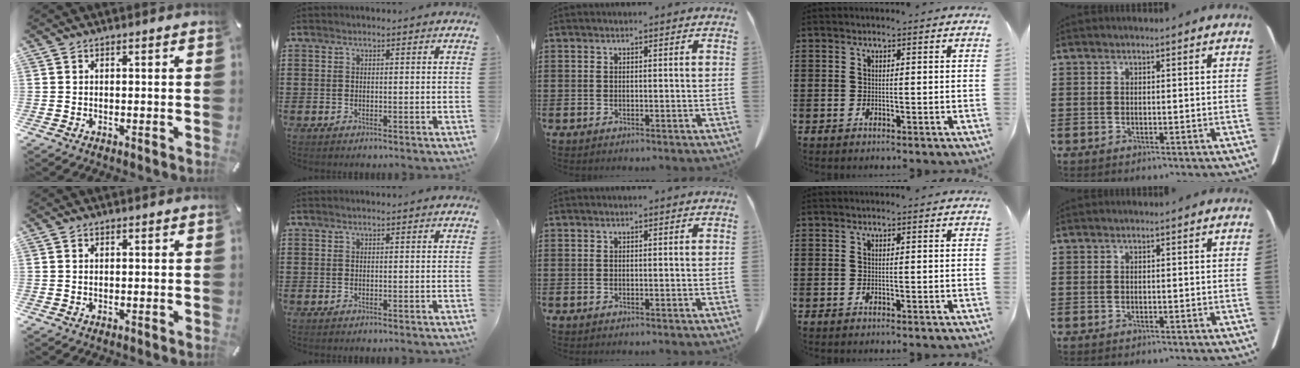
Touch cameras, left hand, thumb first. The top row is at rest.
{"thumb": {"total": 0.7, "force": [0.1, 0.4, 0.6], "torque": [-0.012, 0.001, 0.001]}}